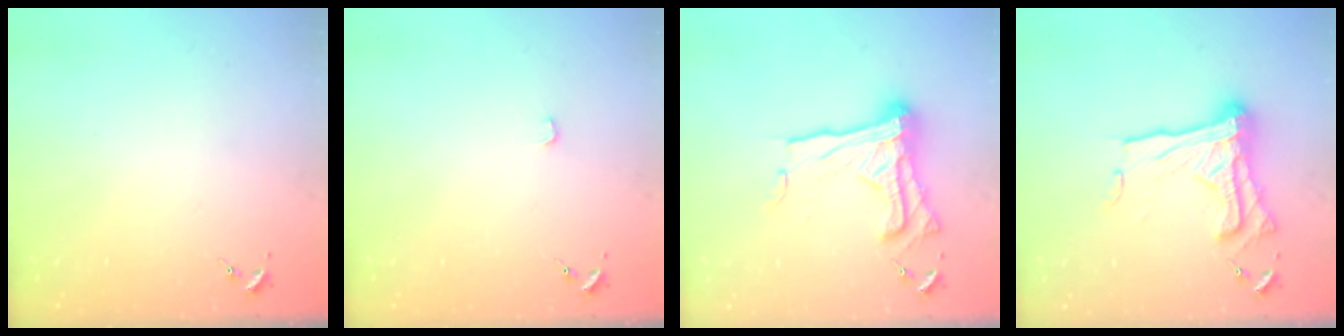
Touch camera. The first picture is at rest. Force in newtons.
{"total": 0.8, "press": 0.8, "slide": 0.1}
{"total": 20.0, "press": 19.9, "slide": 1.7}
{"total": 20.0, "press": 19.9, "slide": 1.7}